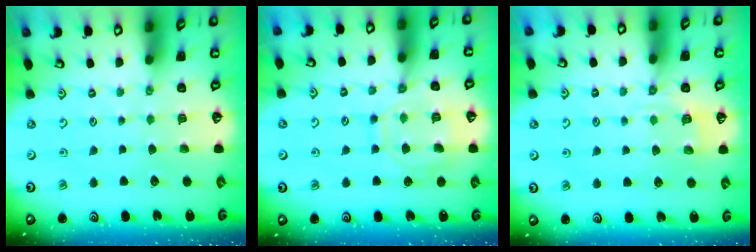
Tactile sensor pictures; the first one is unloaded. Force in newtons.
{"total": 11.2, "press": 11.2, "slide": 1.0}
{"total": 4.6, "press": 4.3, "slide": 1.6}